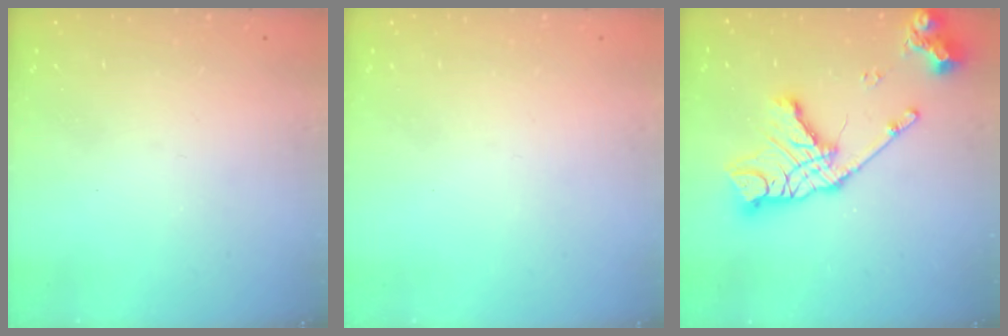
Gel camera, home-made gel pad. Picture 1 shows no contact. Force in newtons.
{"total": 0.0}
{"total": 18.0, "press": 17.8, "slide": 2.0}